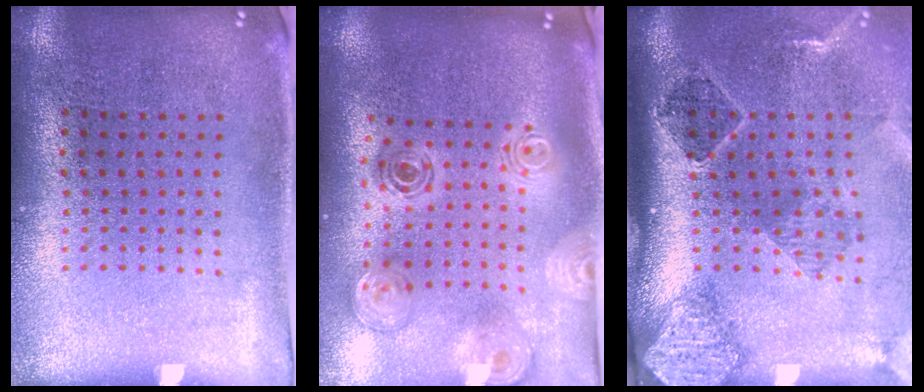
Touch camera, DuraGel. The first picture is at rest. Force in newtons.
{"total": 1.7, "press": 1.5, "slide": 0.8}
{"total": 2.9, "press": 1.9, "slide": 2.1}